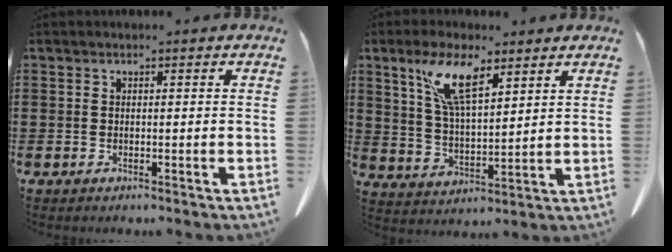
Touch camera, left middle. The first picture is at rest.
{"total": 9.9, "force": [6.0, 3.1, 7.2], "torque": [-0.154, -0.004, 0.108]}